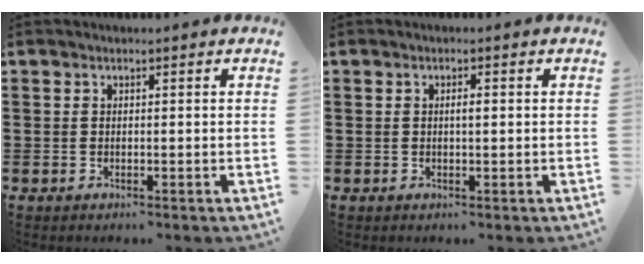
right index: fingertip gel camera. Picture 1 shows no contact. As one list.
[{"total": 1.3, "force": [0.1, 0.3, 1.3], "torque": [-0.024, 0.002, 0.000]}]